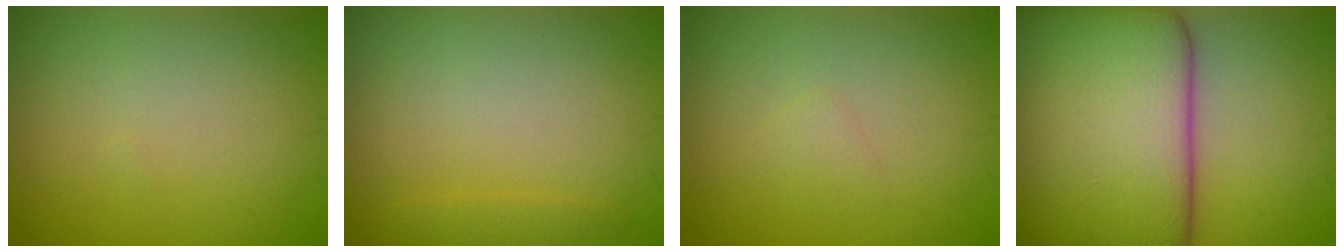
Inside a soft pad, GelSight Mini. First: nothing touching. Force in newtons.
{"total": 1.0, "press": 1.0, "slide": 0.1}
{"total": 1.0, "press": 1.0, "slide": 0.1}
{"total": 20.4, "press": 20.4, "slide": 0.6}